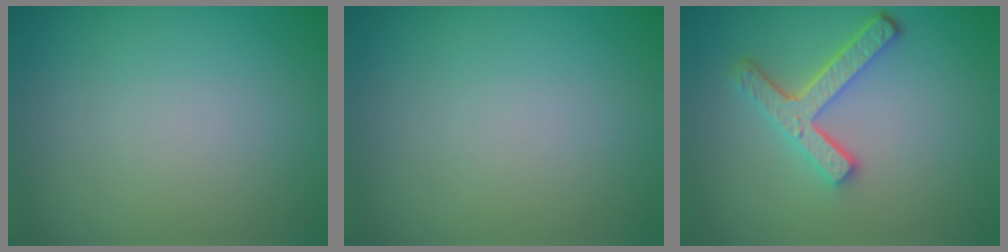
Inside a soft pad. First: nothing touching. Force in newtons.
{"total": 0.0}
{"total": 4.3, "press": 3.3, "slide": 2.8}